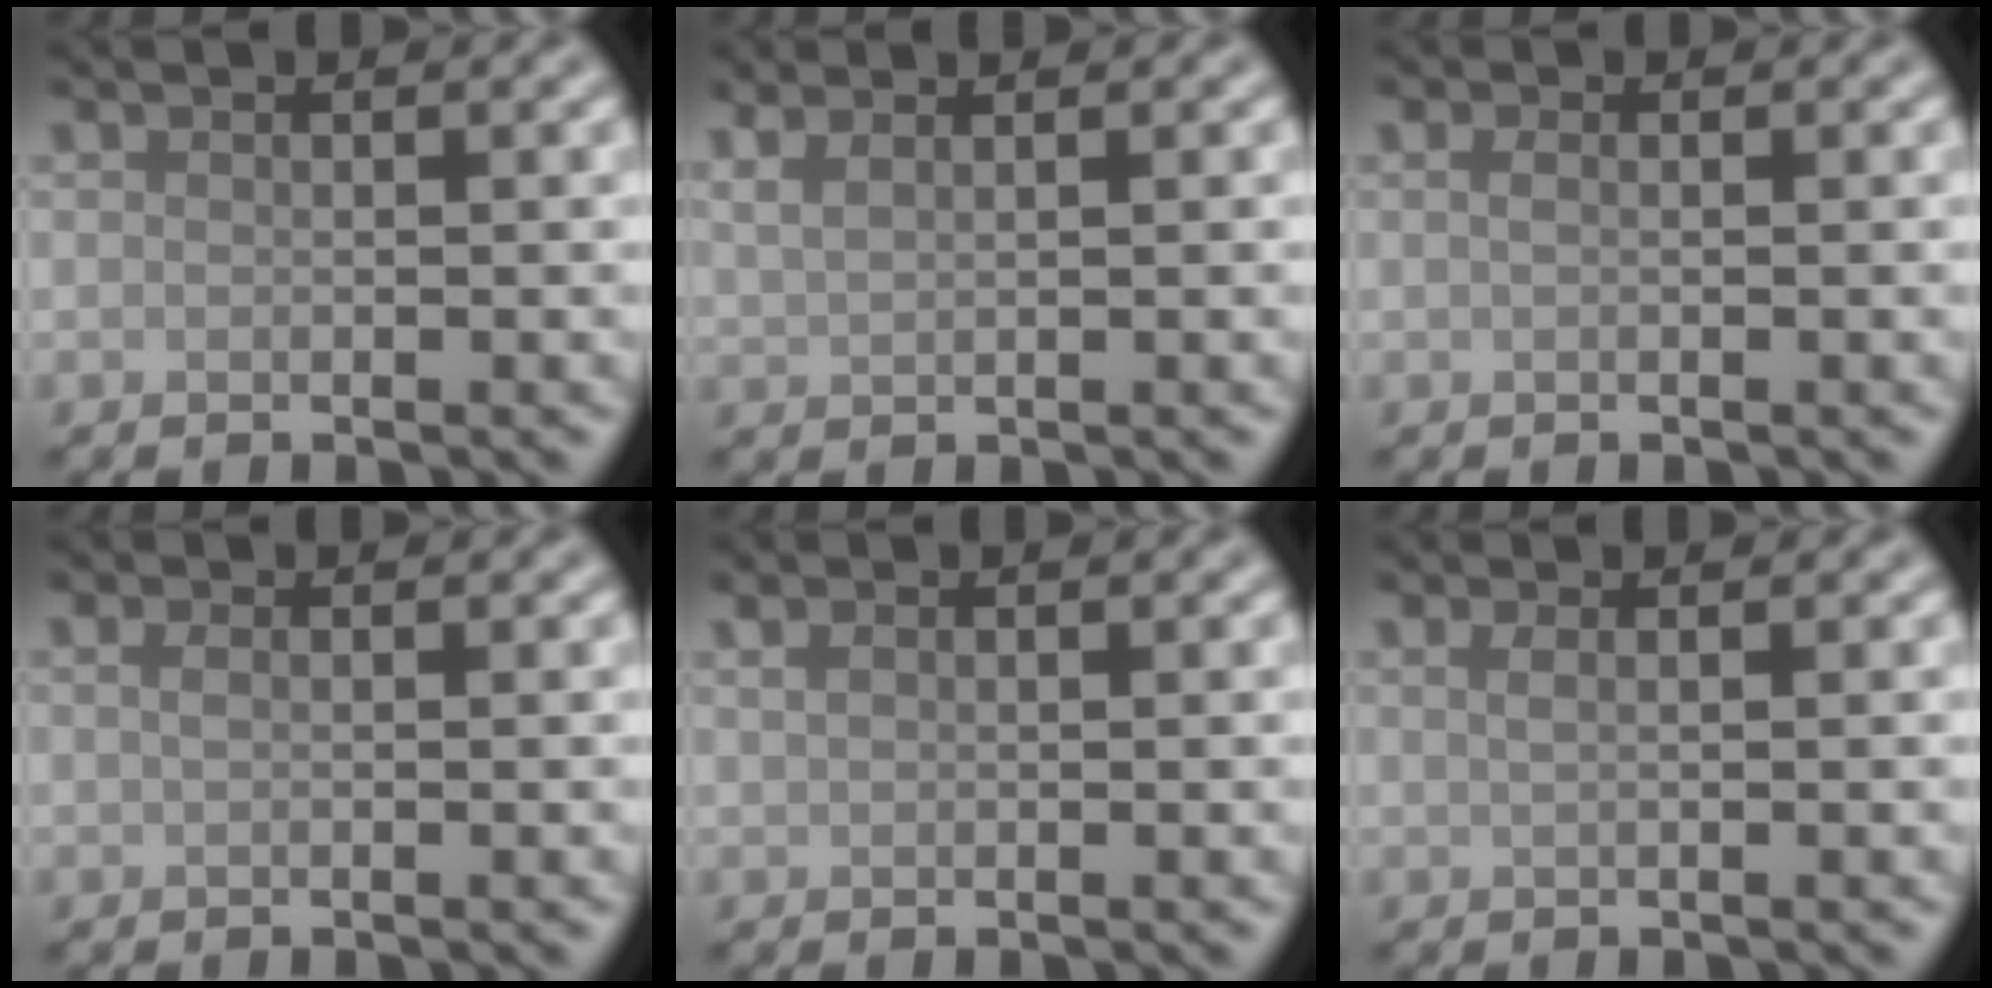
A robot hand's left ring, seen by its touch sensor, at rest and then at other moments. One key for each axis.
{"total": 2.9, "fx": 2.0, "fy": 1.3, "fz": 1.7, "tx": -0.020, "ty": 0.010, "tz": 0.015}
{"total": 0.7, "fx": 0.2, "fy": 0.4, "fz": 0.6, "tx": -0.013, "ty": -0.003, "tz": 0.002}
{"total": 1.0, "fx": 0.4, "fy": 0.5, "fz": 0.8, "tx": -0.015, "ty": -0.001, "tz": 0.004}
{"total": 0.8, "fx": 0.5, "fy": 0.4, "fz": 0.5, "tx": -0.012, "ty": 0.002, "tz": 0.012}
{"total": 1.5, "fx": 0.6, "fy": 0.8, "fz": 1.2, "tx": -0.013, "ty": -0.003, "tz": 0.000}